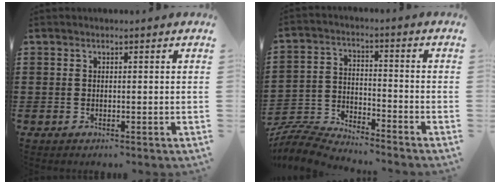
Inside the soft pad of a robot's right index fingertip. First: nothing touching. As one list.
[{"total": 6.6, "force": [-6.5, 0.5, 0.9], "torque": [-0.045, -0.003, -0.138]}]